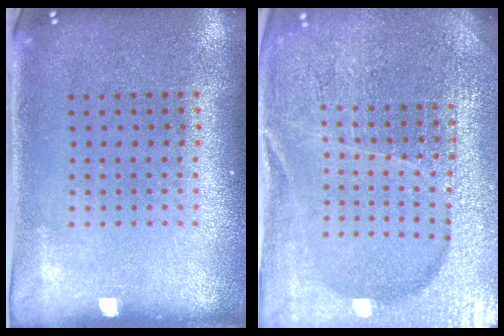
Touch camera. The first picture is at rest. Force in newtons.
{"total": 5.4, "press": 4.9, "slide": 2.3}